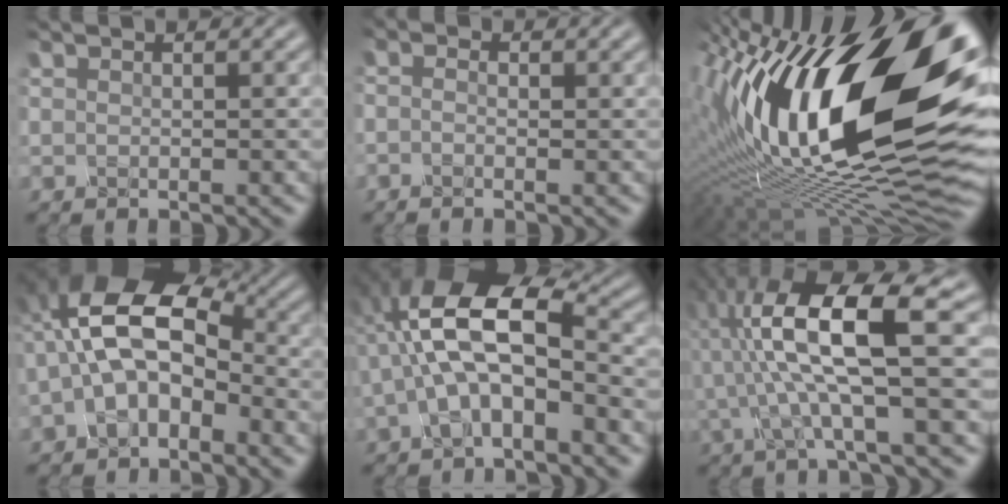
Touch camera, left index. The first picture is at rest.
{"total": 1.3, "force": [-1.3, -0.3, 0.3], "torque": [-0.006, -0.009, -0.017]}
{"total": 19.0, "force": [3.1, 8.1, 16.8], "torque": [-0.311, 0.015, 0.061]}
{"total": 7.3, "force": [-2.5, 4.1, 5.5], "torque": [-0.122, 0.019, -0.041]}
{"total": 7.0, "force": [-2.1, 2.7, 6.2], "torque": [-0.140, 0.016, -0.024]}
{"total": 9.0, "force": [-0.7, 1.5, 8.8], "torque": [-0.175, 0.010, 0.008]}